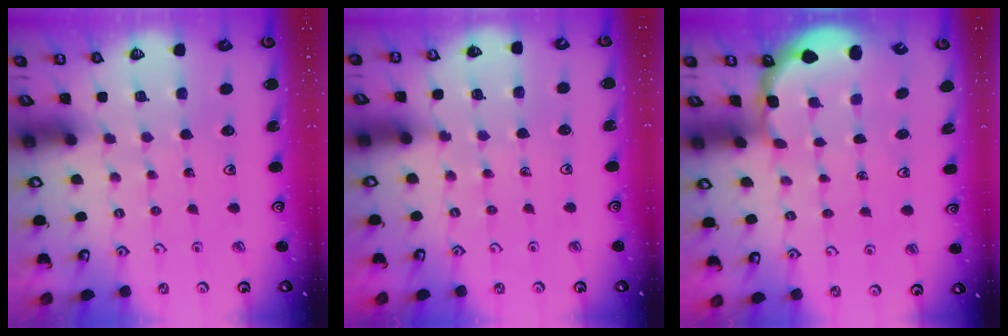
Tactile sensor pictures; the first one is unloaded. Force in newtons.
{"total": 6.1, "press": 5.9, "slide": 1.6}
{"total": 2.0, "press": 1.6, "slide": 1.2}